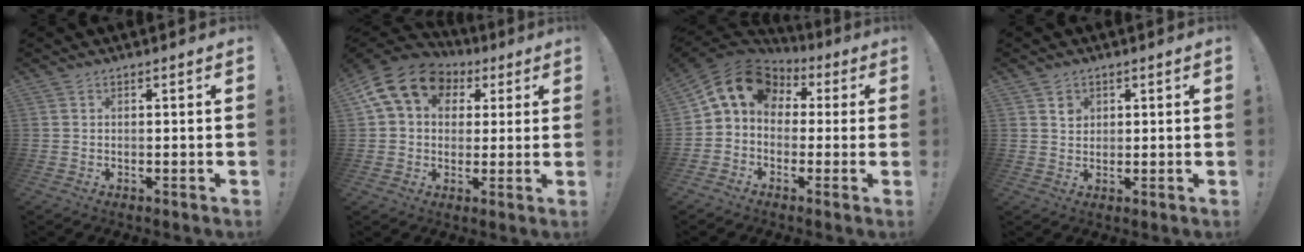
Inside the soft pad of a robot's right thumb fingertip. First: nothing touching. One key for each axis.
{"total": 15.1, "fx": 5.7, "fy": 11.3, "fz": 8.2, "tx": -0.125, "ty": -0.010, "tz": 0.110}
{"total": 13.0, "fx": 3.4, "fy": 10.3, "fz": 7.2, "tx": -0.116, "ty": -0.002, "tz": 0.066}
{"total": 2.7, "fx": 1.4, "fy": 2.3, "fz": 0.4, "tx": 0.006, "ty": -0.008, "tz": 0.022}